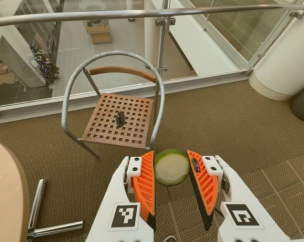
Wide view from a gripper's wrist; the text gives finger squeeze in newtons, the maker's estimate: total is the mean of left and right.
{"total": 9.4, "left": 9.7, "right": 9.2}